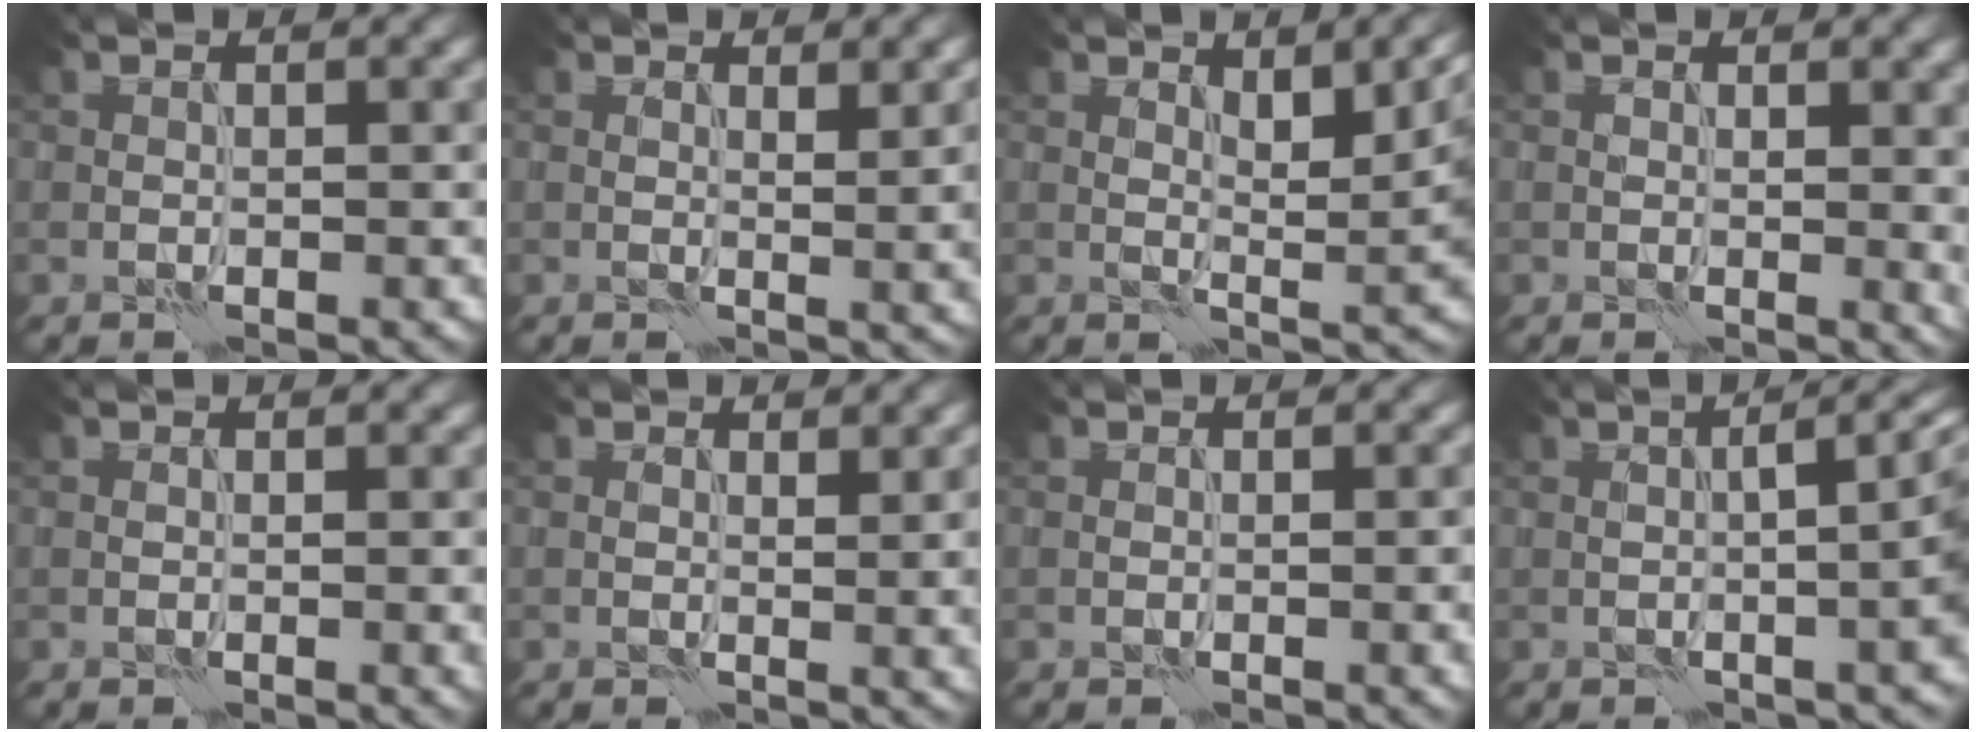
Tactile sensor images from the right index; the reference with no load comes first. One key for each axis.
{"total": 3.5, "fx": 0.9, "fy": 1.0, "fz": 3.3, "tx": -0.040, "ty": 0.004, "tz": 0.013}
{"total": 7.2, "fx": 2.0, "fy": 2.2, "fz": 6.6, "tx": -0.092, "ty": 0.007, "tz": 0.032}
{"total": 2.5, "fx": 0.4, "fy": 1.3, "fz": 2.1, "tx": -0.027, "ty": -0.003, "tz": 0.008}
{"total": 0.9, "fx": 0.1, "fy": 0.2, "fz": 0.9, "tx": -0.013, "ty": -0.002, "tz": 0.000}
{"total": 3.0, "fx": 0.7, "fy": 0.9, "fz": 2.7, "tx": -0.036, "ty": 0.002, "tz": 0.011}
{"total": 1.6, "fx": -0.1, "fy": 0.4, "fz": 1.6, "tx": -0.021, "ty": -0.002, "tz": -0.002}
{"total": 7.9, "fx": 0.8, "fy": 2.6, "fz": 7.4, "tx": -0.059, "ty": 0.025, "tz": 0.000}